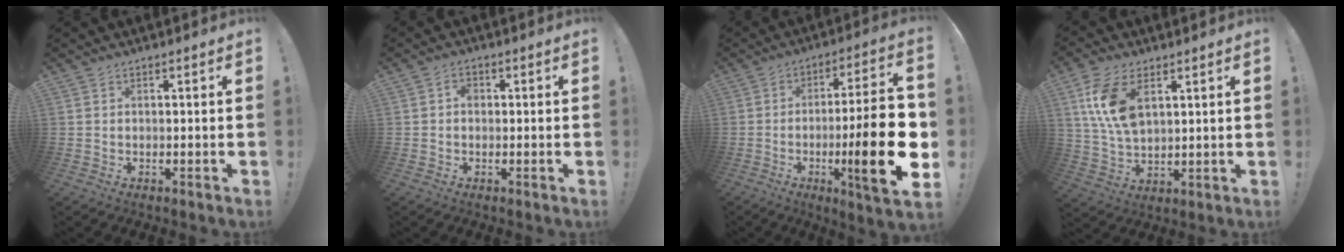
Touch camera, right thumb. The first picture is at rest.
{"total": 2.3, "force": [-0.2, 1.8, 1.5], "torque": [-0.023, 0.007, -0.006]}
{"total": 22.3, "force": [-4.8, 3.8, 21.5], "torque": [-0.337, 0.012, -0.072]}
{"total": 11.9, "force": [5.2, 6.6, 8.5], "torque": [-0.175, -0.012, 0.096]}